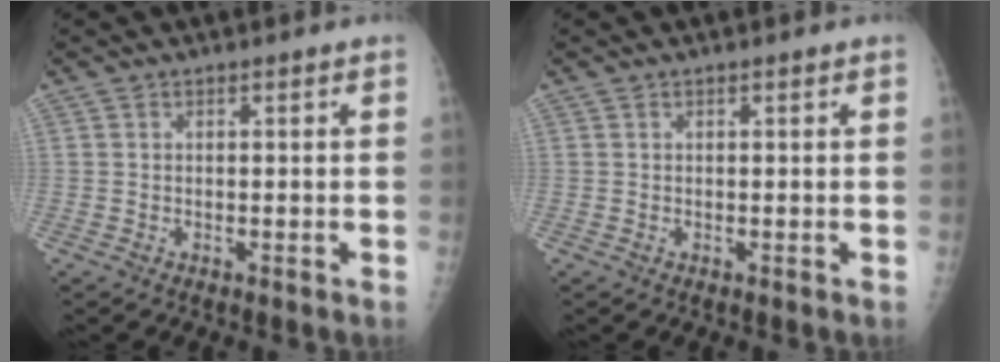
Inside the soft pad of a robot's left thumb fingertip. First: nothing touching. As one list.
[{"total": 0.0}]